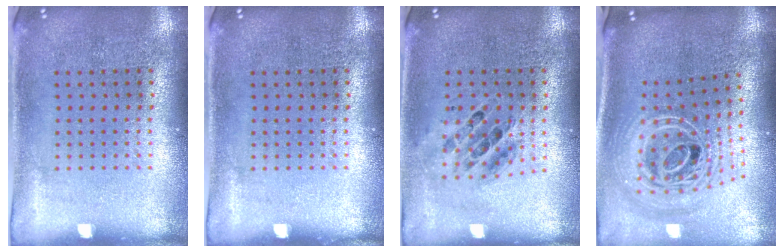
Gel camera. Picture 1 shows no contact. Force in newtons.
{"total": 0.0}
{"total": 0.7, "press": 0.7, "slide": 0.0}
{"total": 2.8, "press": 2.0, "slide": 1.9}